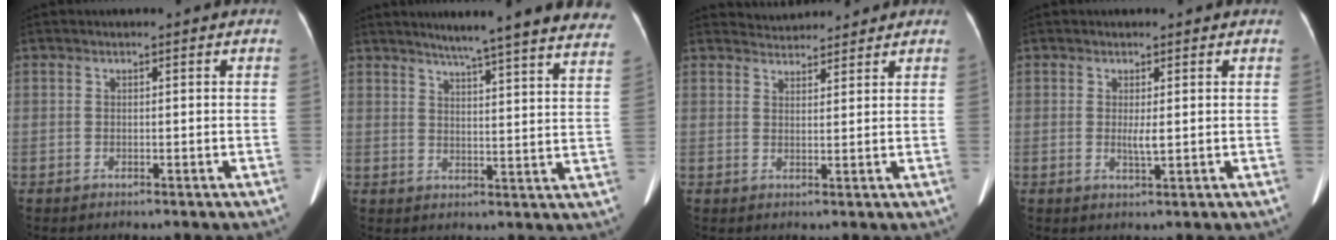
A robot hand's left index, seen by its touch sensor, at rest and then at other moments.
{"total": 23.7, "force": [21.0, 0.2, 10.9], "torque": [-0.154, -0.052, 0.246]}
{"total": 3.3, "force": [3.3, 0.5, -0.1], "torque": [-0.005, 0.024, 0.058]}
{"total": 1.7, "force": [0.1, 0.1, 1.7], "torque": [-0.037, -0.005, 0.006]}